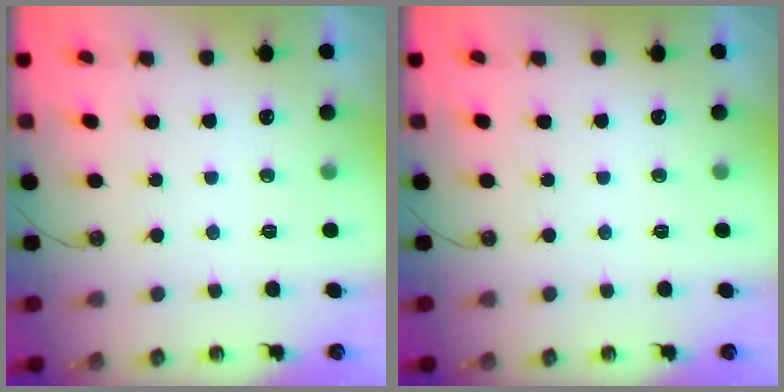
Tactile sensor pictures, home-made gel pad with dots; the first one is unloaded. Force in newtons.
{"total": 0.0}